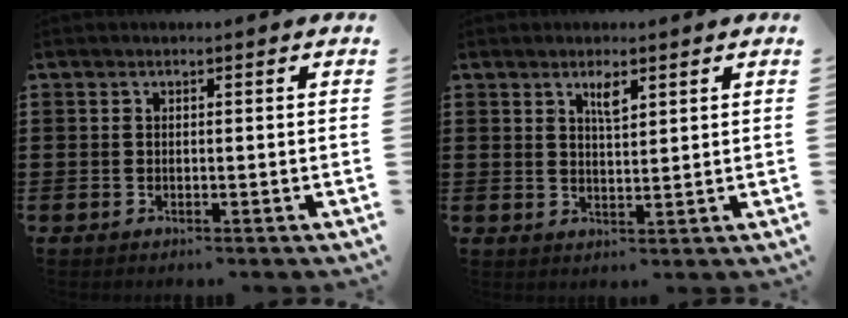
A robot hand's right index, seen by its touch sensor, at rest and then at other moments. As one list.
[{"total": 2.6, "force": [1.7, 0.7, 1.9], "torque": [-0.025, -0.003, 0.025]}]